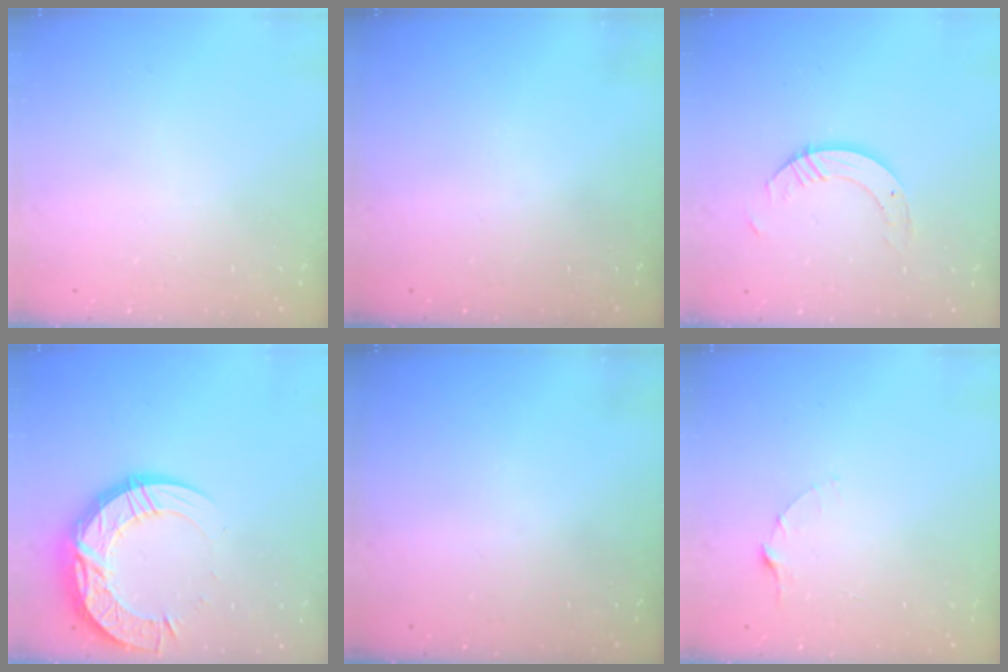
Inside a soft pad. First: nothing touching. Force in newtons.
{"total": 0.0}
{"total": 6.3, "press": 6.3, "slide": 0.5}
{"total": 17.4, "press": 17.4, "slide": 1.3}
{"total": 0.0}
{"total": 2.5, "press": 2.5, "slide": 0.3}